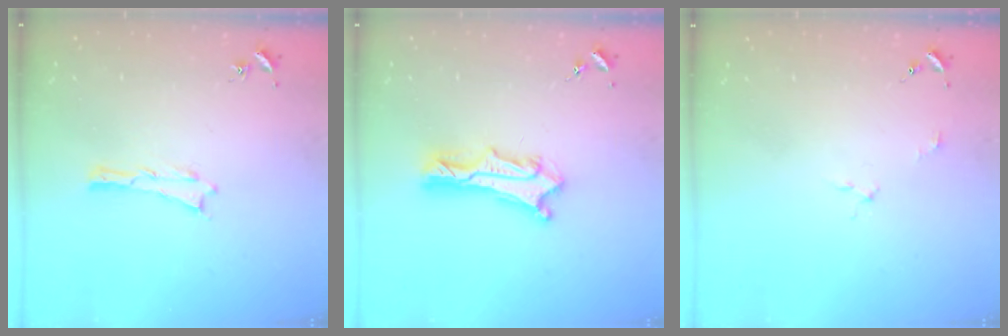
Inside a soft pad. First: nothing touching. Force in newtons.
{"total": 4.7, "press": 4.6, "slide": 0.3}
{"total": 2.0, "press": 2.0, "slide": 0.1}